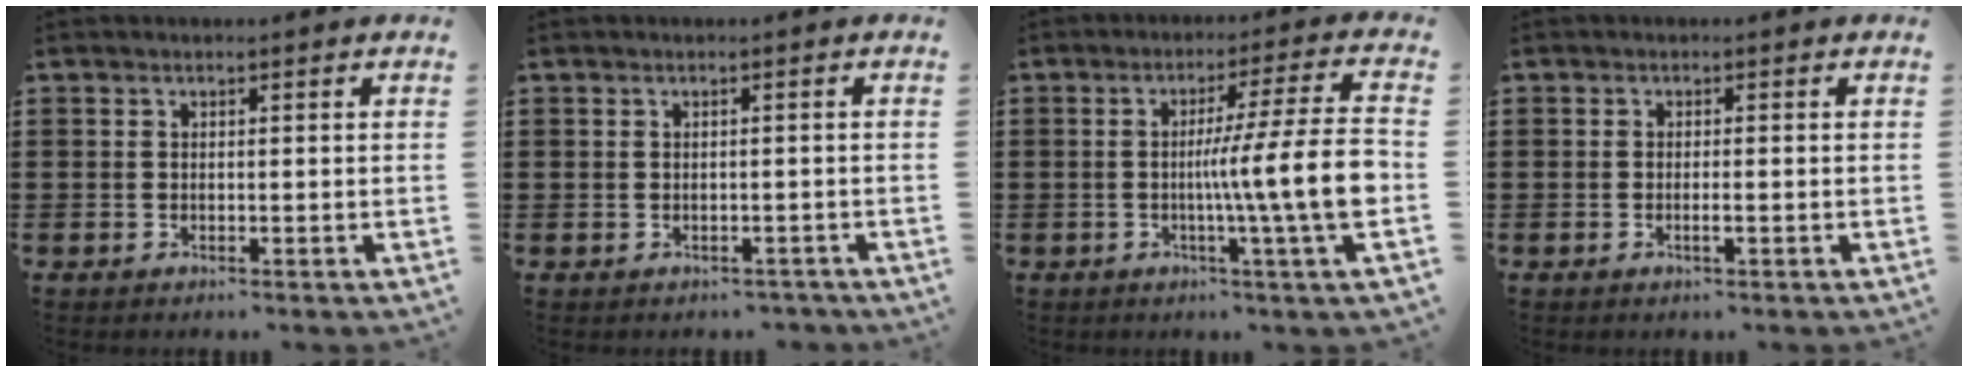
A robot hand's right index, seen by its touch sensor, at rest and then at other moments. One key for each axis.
{"total": 1.0, "fx": -0.7, "fy": 0.7, "fz": 0.0, "tx": -0.005, "ty": 0.001, "tz": -0.016}
{"total": 12.2, "fx": -1.8, "fy": -0.2, "fz": 12.1, "tx": -0.186, "ty": -0.017, "tz": -0.042}
{"total": 2.2, "fx": -0.8, "fy": 0.1, "fz": 2.0, "tx": -0.034, "ty": -0.002, "tz": -0.016}